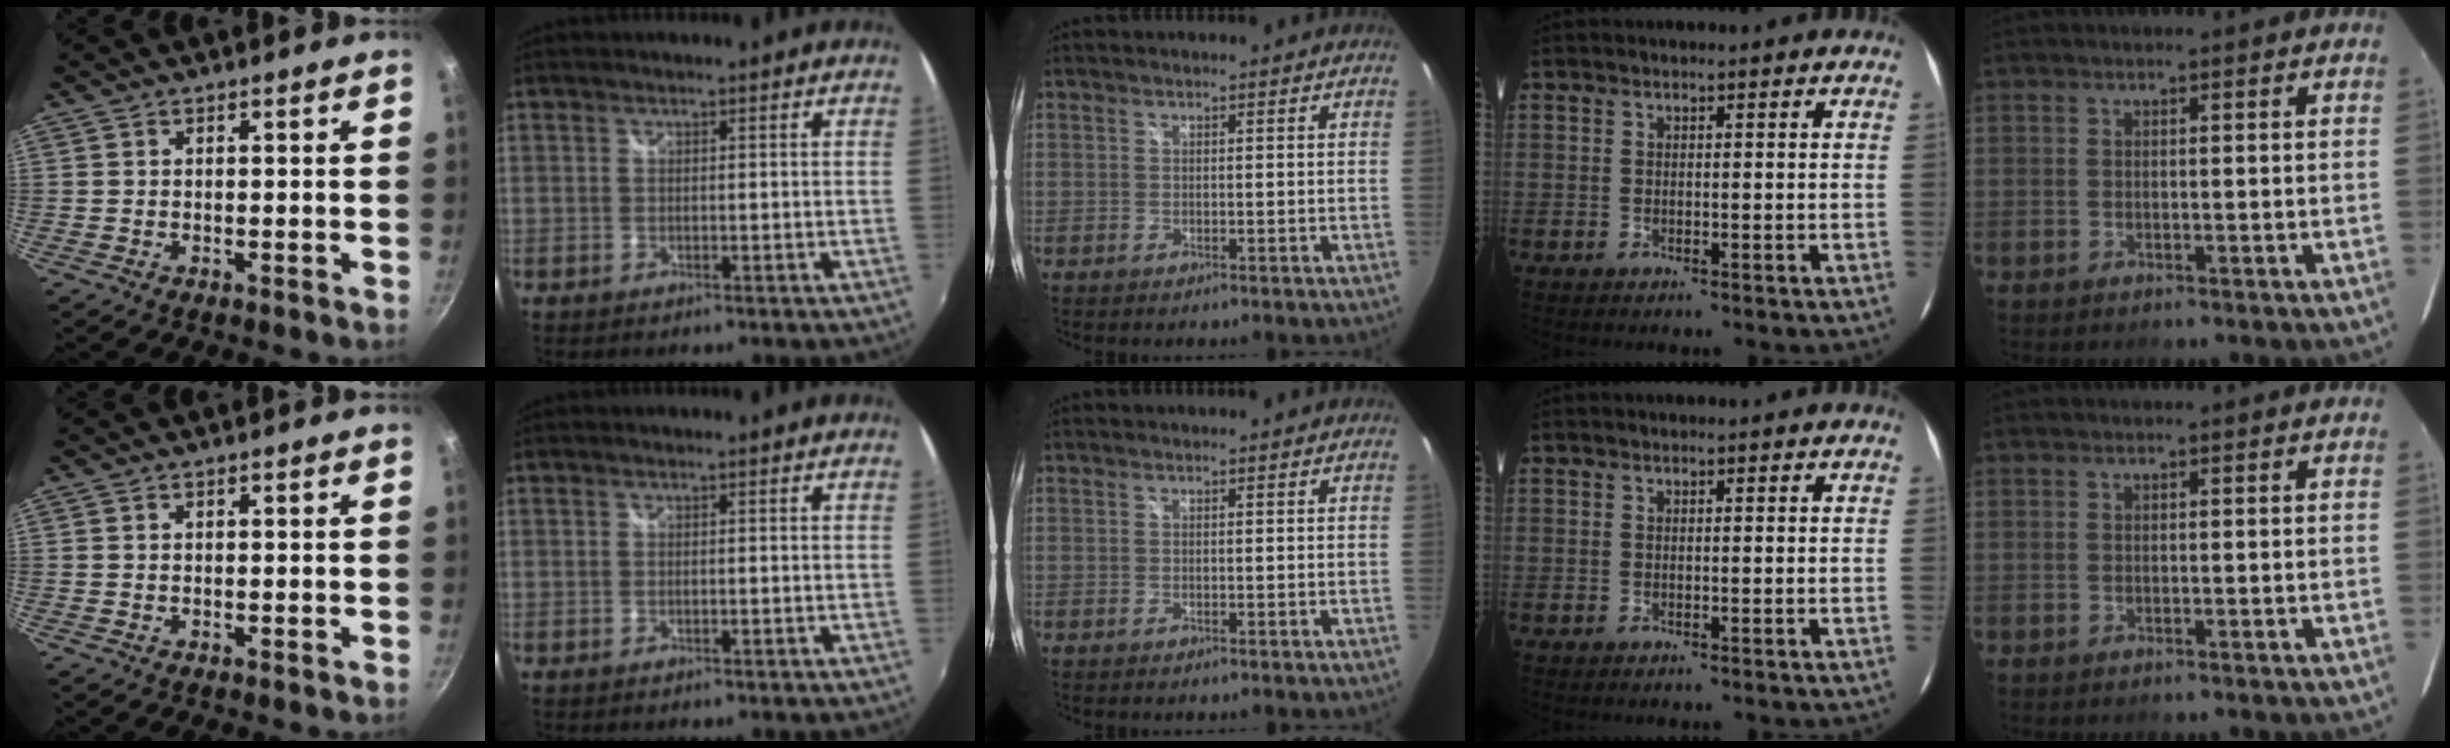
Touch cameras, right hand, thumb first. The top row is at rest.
{}